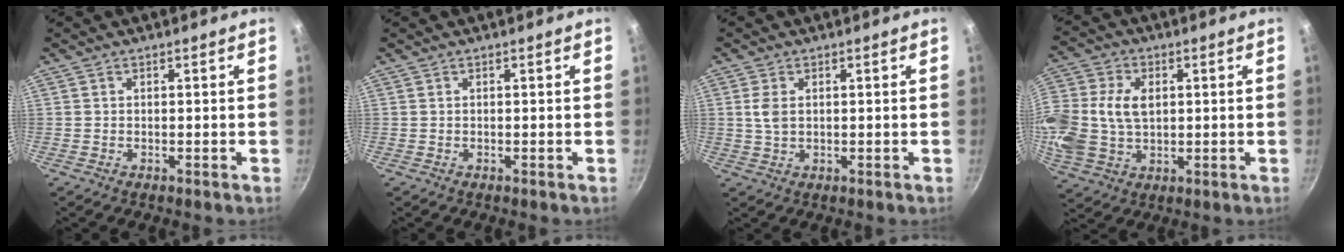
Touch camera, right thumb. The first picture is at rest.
{"total": 0.0}
{"total": 3.4, "force": [0.6, 2.2, 2.6], "torque": [-0.052, 0.000, 0.012]}
{"total": 19.6, "force": [2.7, 14.6, 12.8], "torque": [-0.309, 0.031, 0.053]}